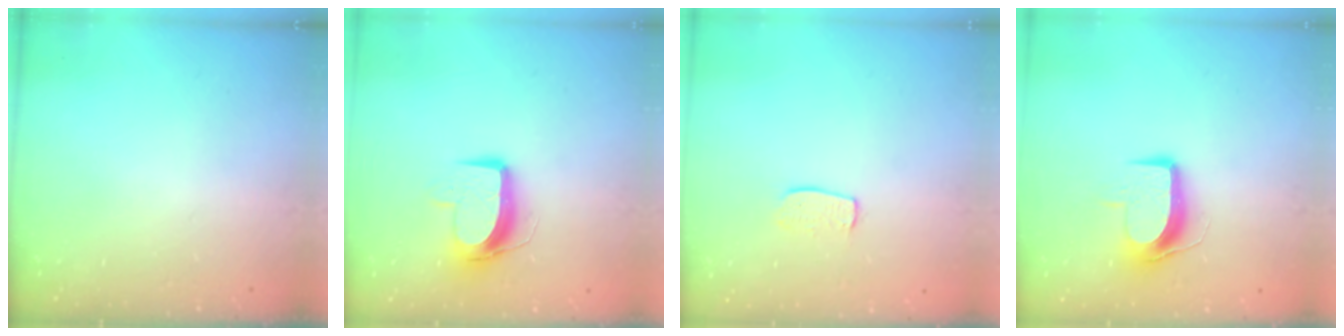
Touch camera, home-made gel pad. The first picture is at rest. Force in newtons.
{"total": 10.2, "press": 10.2, "slide": 0.8}
{"total": 6.6, "press": 6.6, "slide": 0.2}
{"total": 9.3, "press": 9.2, "slide": 0.9}